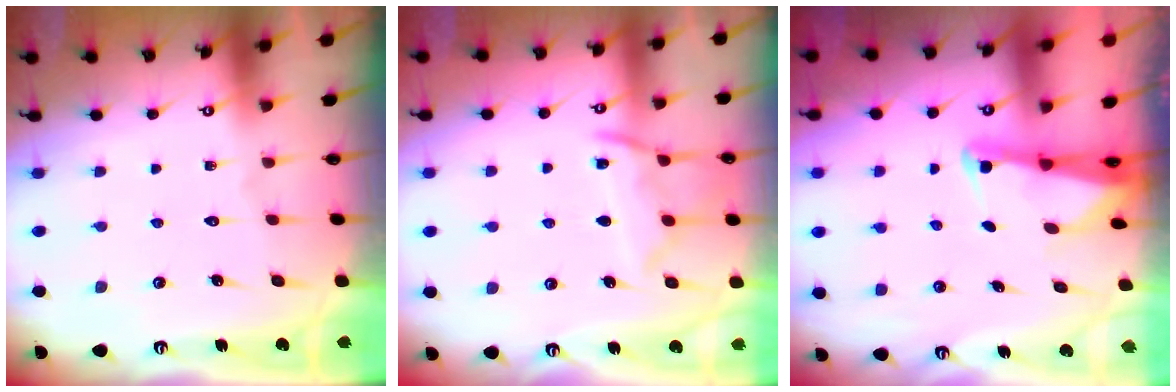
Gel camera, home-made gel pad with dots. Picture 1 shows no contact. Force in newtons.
{"total": 11.4, "press": 11.3, "slide": 1.3}
{"total": 2.6, "press": 2.6, "slide": 0.3}